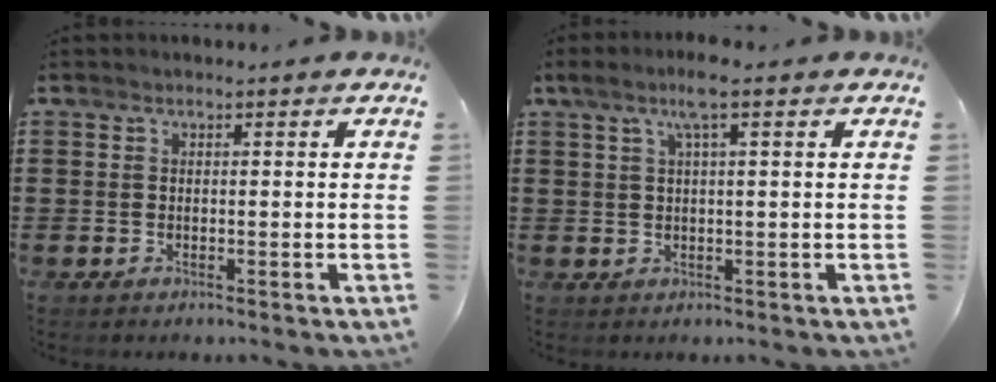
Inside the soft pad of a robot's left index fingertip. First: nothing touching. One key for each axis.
{"total": 4.1, "fx": 2.0, "fy": 0.2, "fz": 3.6, "tx": -0.074, "ty": 0.005, "tz": 0.033}